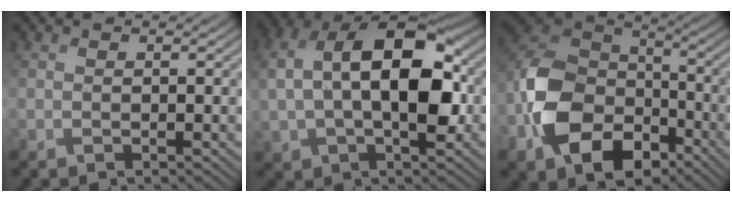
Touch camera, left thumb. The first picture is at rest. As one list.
[{"total": 14.8, "force": [1.5, 8.4, 12.1], "torque": [-0.225, 0.010, 0.029]}, {"total": 14.5, "force": [-5.8, 10.2, 8.6], "torque": [-0.195, -0.030, -0.124]}]